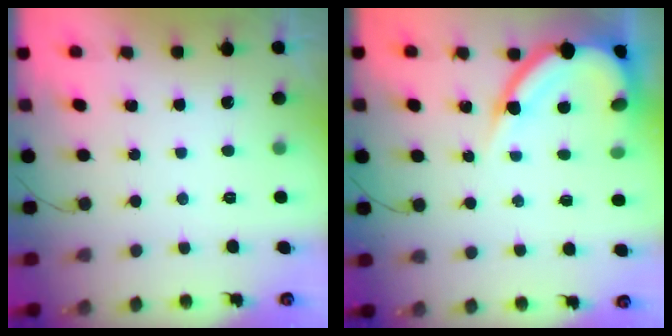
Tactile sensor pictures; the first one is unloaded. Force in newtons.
{"total": 11.0, "press": 11.0, "slide": 1.0}